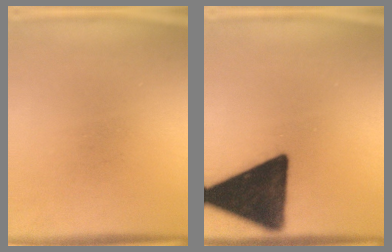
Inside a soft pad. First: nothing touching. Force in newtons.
{"total": 18.8}